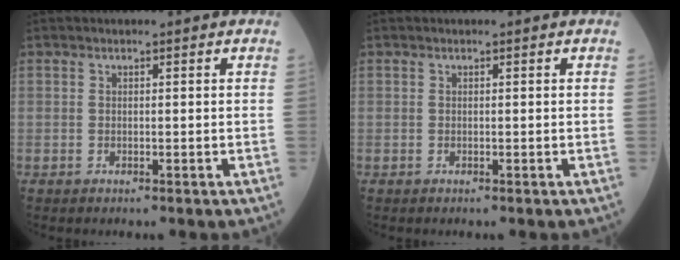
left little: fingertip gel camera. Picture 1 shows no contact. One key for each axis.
{"total": 0.0}